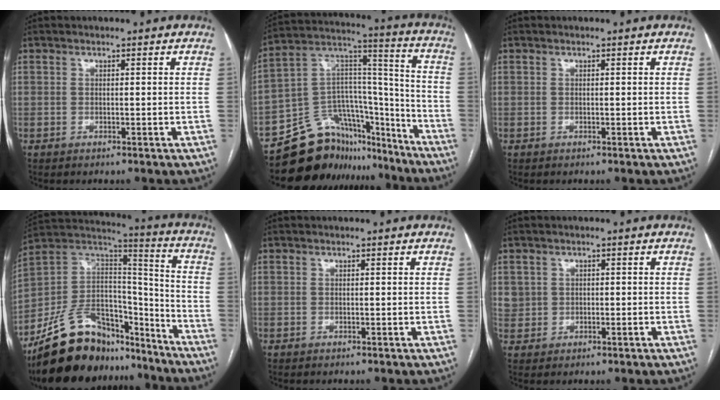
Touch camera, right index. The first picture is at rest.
{"total": 19.9, "force": [-16.7, 9.6, 5.2], "torque": [-0.082, 0.080, -0.264]}
{"total": 0.0}
{"total": 23.8, "force": [-18.8, 10.3, 10.4], "torque": [-0.205, 0.033, -0.317]}
{"total": 0.0}
{"total": 2.5, "force": [0.2, 2.5, 0.4], "torque": [-0.006, 0.013, 0.013]}